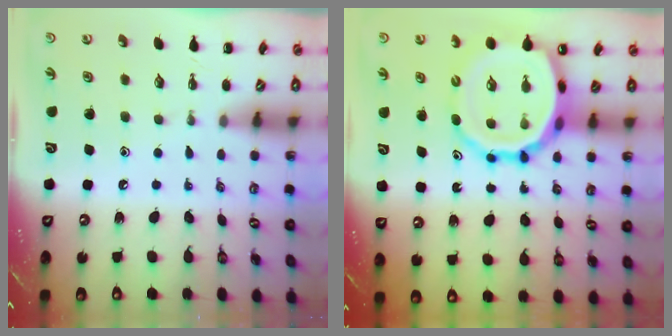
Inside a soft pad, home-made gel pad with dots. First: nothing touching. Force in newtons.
{"total": 18.8, "press": 18.1, "slide": 4.8}